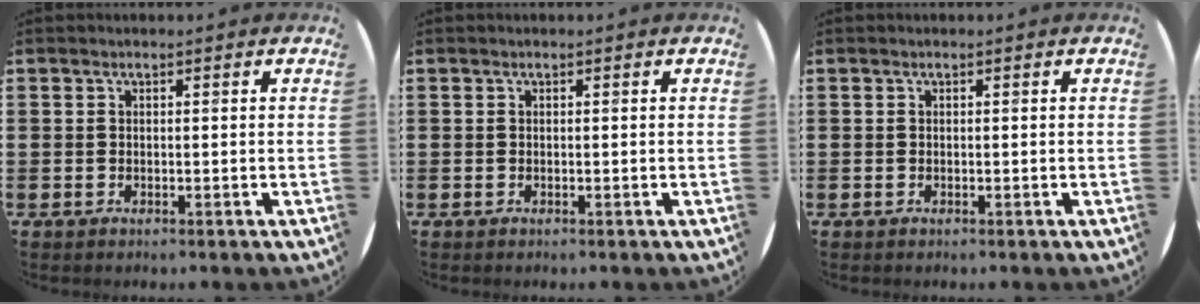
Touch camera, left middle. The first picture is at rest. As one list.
[{"total": 0.0}, {"total": 0.0}]